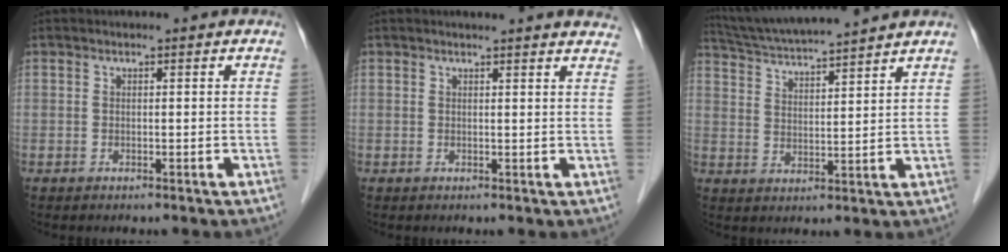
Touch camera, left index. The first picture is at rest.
{"total": 9.3, "force": [9.0, 0.8, 2.1], "torque": [-0.009, -0.006, 0.075]}
{"total": 17.1, "force": [15.5, 0.6, 7.2], "torque": [-0.130, 0.030, 0.236]}